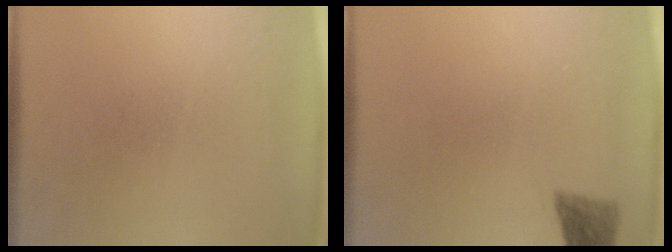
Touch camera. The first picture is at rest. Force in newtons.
{"total": 2.8}